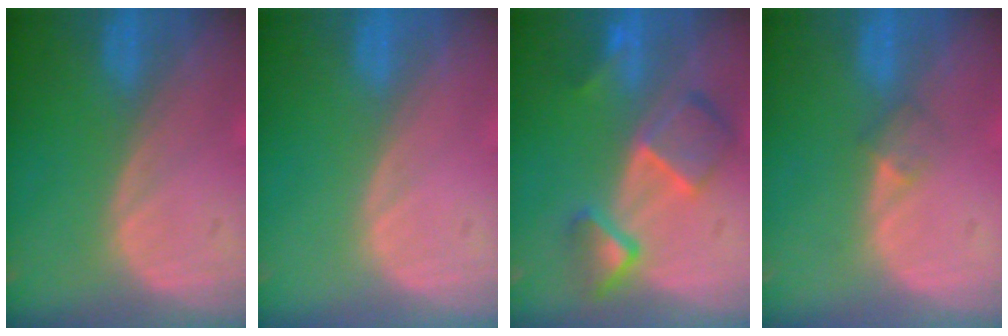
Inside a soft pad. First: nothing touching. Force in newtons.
{"total": 0.0}
{"total": 7.9, "press": 6.8, "slide": 4.1}
{"total": 2.0, "press": 1.6, "slide": 1.1}